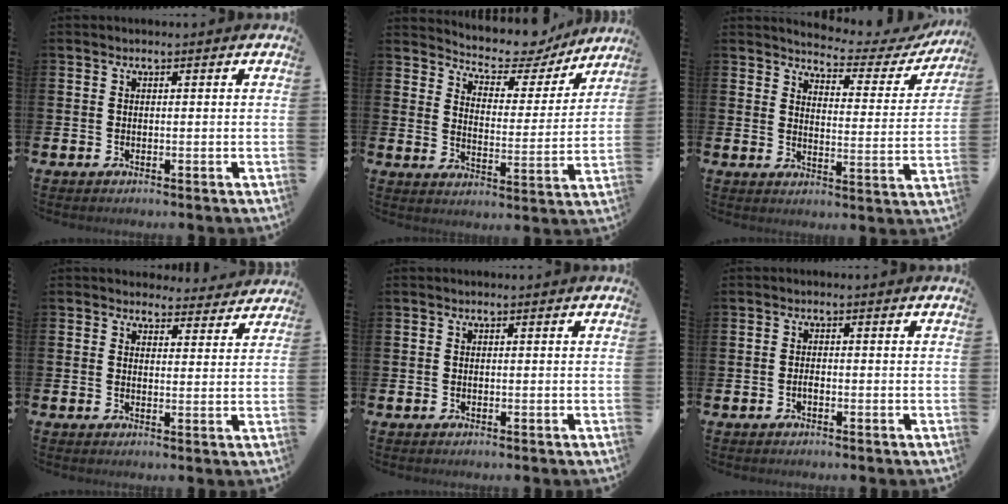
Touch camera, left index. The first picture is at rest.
{"total": 7.0, "force": [6.6, 2.2, 1.2], "torque": [-0.048, -0.054, 0.109]}
{"total": 4.2, "force": [3.9, 1.0, 0.9], "torque": [-0.030, -0.035, 0.059]}
{"total": 3.6, "force": [3.4, 1.3, -0.1], "torque": [-0.001, -0.021, 0.060]}
{"total": 0.0}
{"total": 0.9, "force": [-0.4, 0.4, 0.7], "torque": [-0.008, -0.004, -0.009]}